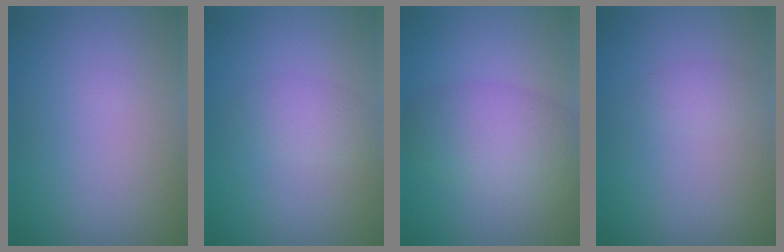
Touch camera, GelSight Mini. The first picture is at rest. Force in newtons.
{"total": 1.8, "press": 1.8, "slide": 0.1}
{"total": 5.2, "press": 5.2, "slide": 0.4}
{"total": 1.1, "press": 1.1, "slide": 0.0}